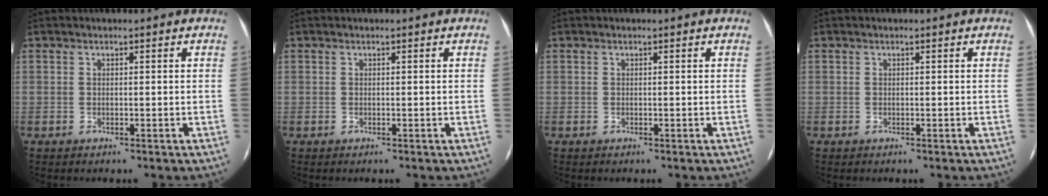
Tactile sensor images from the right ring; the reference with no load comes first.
{"total": 0.0}
{"total": 0.0}
{"total": 0.0}